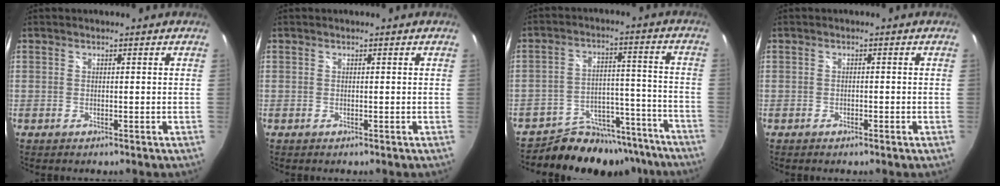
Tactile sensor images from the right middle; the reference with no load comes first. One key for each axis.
{"total": 0.0}
{"total": 15.3, "fx": -13.5, "fy": 6.6, "fz": 3.0, "tx": -0.052, "ty": 0.038, "tz": -0.181}
{"total": 0.7, "fx": -0.5, "fy": 0.2, "fz": 0.3, "tx": -0.006, "ty": -0.001, "tz": -0.012}